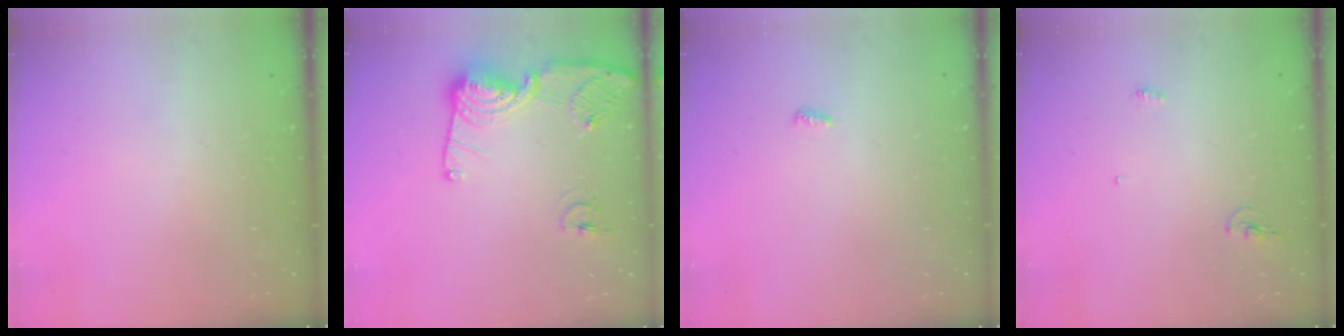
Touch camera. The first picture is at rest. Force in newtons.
{"total": 14.2, "press": 14.1, "slide": 1.6}
{"total": 2.8, "press": 2.8, "slide": 0.5}
{"total": 7.6, "press": 4.3, "slide": 6.2}